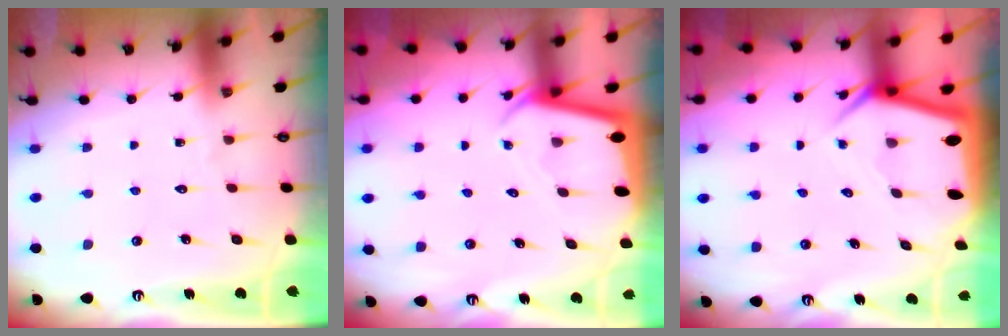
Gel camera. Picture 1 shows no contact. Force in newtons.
{"total": 2.0, "press": 2.0, "slide": 0.1}
{"total": 5.0, "press": 4.9, "slide": 0.5}